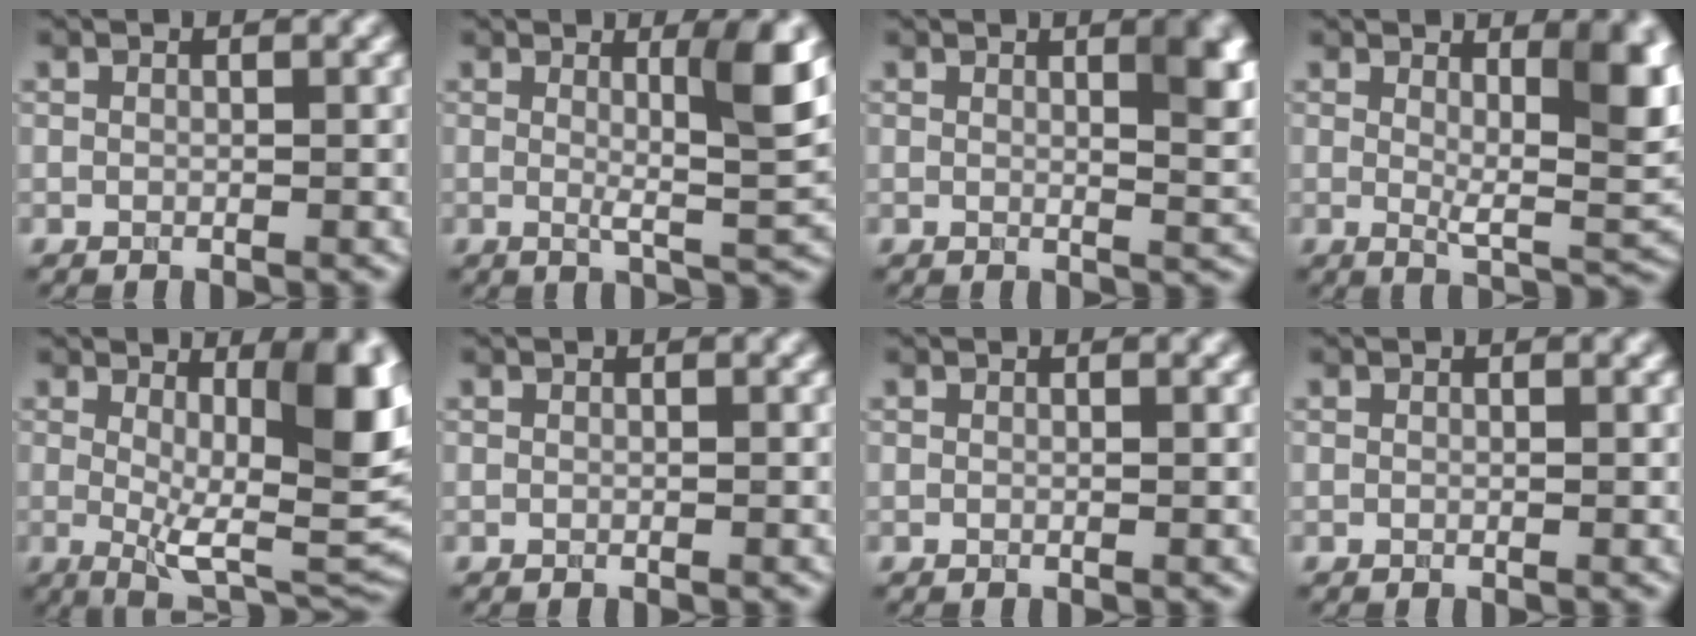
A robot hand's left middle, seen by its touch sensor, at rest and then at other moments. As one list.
[{"total": 5.7, "force": [1.2, 0.9, 5.5], "torque": [-0.081, -0.010, 0.020]}, {"total": 4.9, "force": [1.7, 1.6, 4.2], "torque": [-0.040, 0.001, 0.022]}, {"total": 8.1, "force": [2.2, 2.6, 7.4], "torque": [-0.103, -0.017, 0.041]}, {"total": 11.9, "force": [1.8, 4.3, 10.9], "torque": [-0.143, -0.022, 0.034]}, {"total": 0.0}, {"total": 0.0}, {"total": 0.0}]